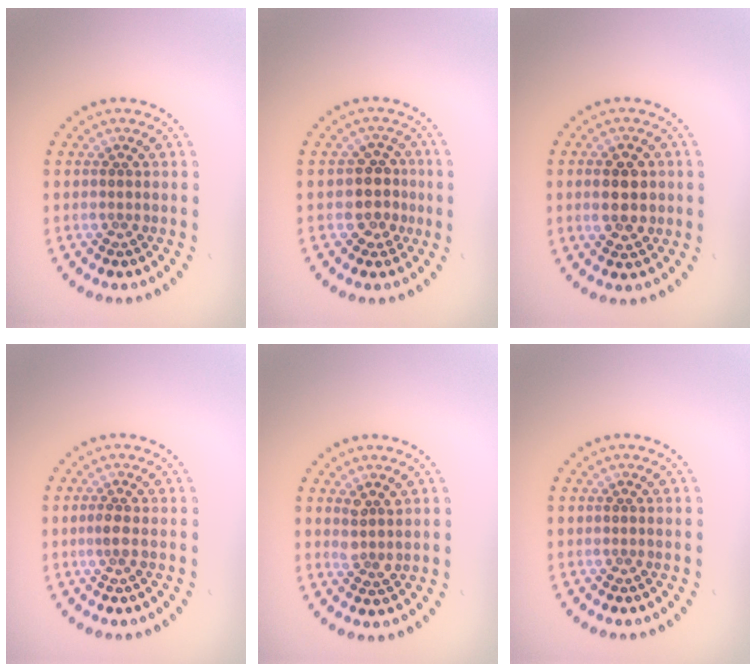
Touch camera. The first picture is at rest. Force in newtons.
{"total": 2.9, "press": 2.5, "slide": 1.5}
{"total": 4.6, "press": 4.6, "slide": 0.1}
{"total": 1.1, "press": 1.0, "slide": 0.5}
{"total": 1.8, "press": 1.5, "slide": 1.0}
{"total": 0.0}